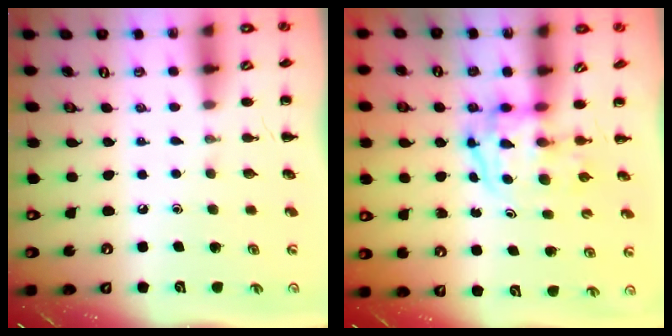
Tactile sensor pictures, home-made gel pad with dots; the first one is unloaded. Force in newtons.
{"total": 4.0, "press": 3.9, "slide": 0.7}